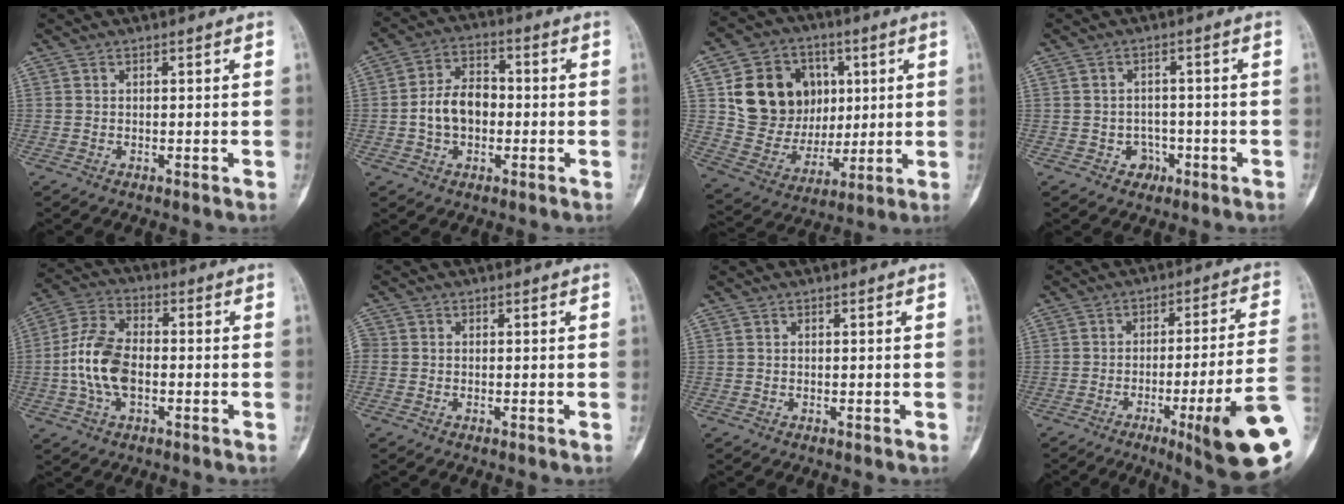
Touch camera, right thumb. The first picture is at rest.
{"total": 9.0, "force": [-1.1, 6.3, 6.3], "torque": [-0.098, 0.026, -0.027]}
{"total": 18.8, "force": [4.6, 15.4, 9.7], "torque": [-0.127, -0.001, 0.099]}
{"total": 3.4, "force": [-1.5, 2.9, 0.9], "torque": [0.013, 0.018, -0.019]}
{"total": 11.6, "force": [-1.6, 7.0, 9.2], "torque": [-0.183, 0.026, -0.034]}
{"total": 1.6, "force": [-0.1, 1.4, 0.8], "torque": [-0.016, 0.001, -0.006]}
{"total": 0.0}
{"total": 18.6, "force": [-6.5, 1.5, 17.4], "torque": [-0.201, 0.012, -0.091]}